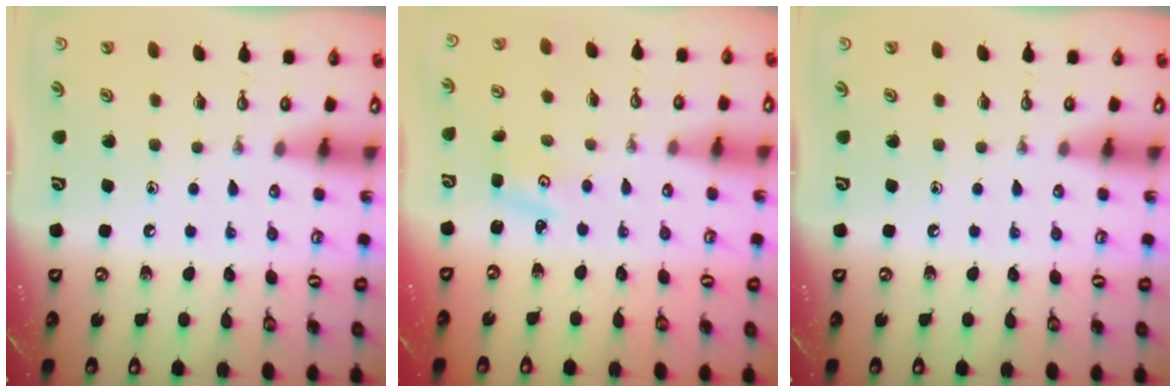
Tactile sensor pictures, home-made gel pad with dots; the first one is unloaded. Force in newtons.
{"total": 2.3, "press": 2.2, "slide": 0.4}
{"total": 0.0}